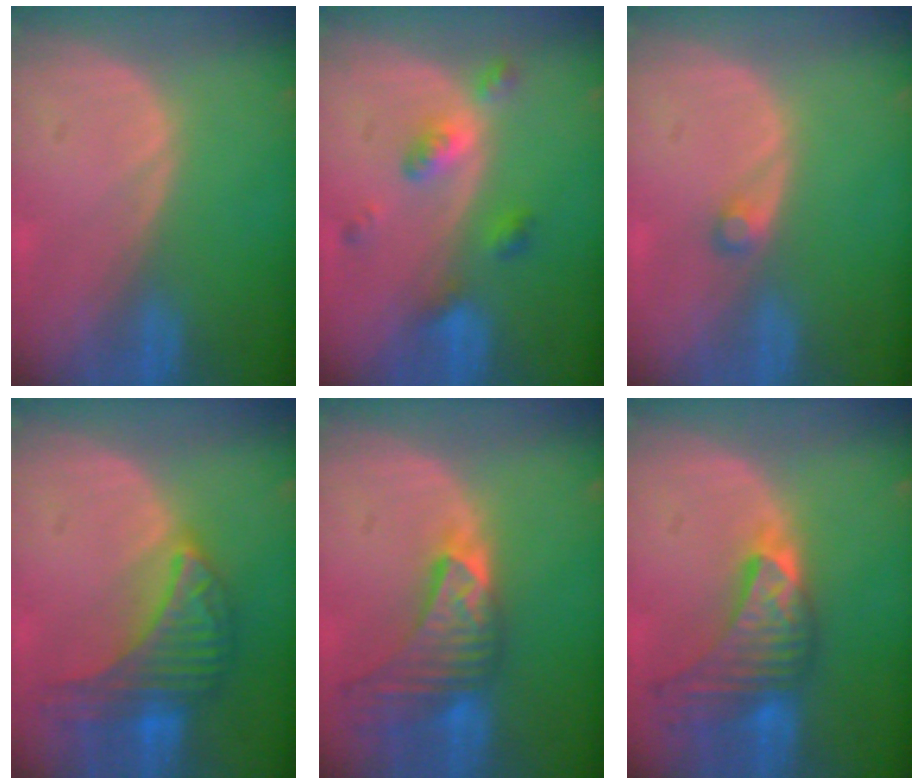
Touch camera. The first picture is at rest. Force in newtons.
{"total": 5.1, "press": 4.6, "slide": 2.2}
{"total": 1.3, "press": 1.2, "slide": 0.3}
{"total": 8.8, "press": 8.8, "slide": 0.3}
{"total": 9.1, "press": 8.2, "slide": 4.0}
{"total": 9.0, "press": 8.5, "slide": 2.7}